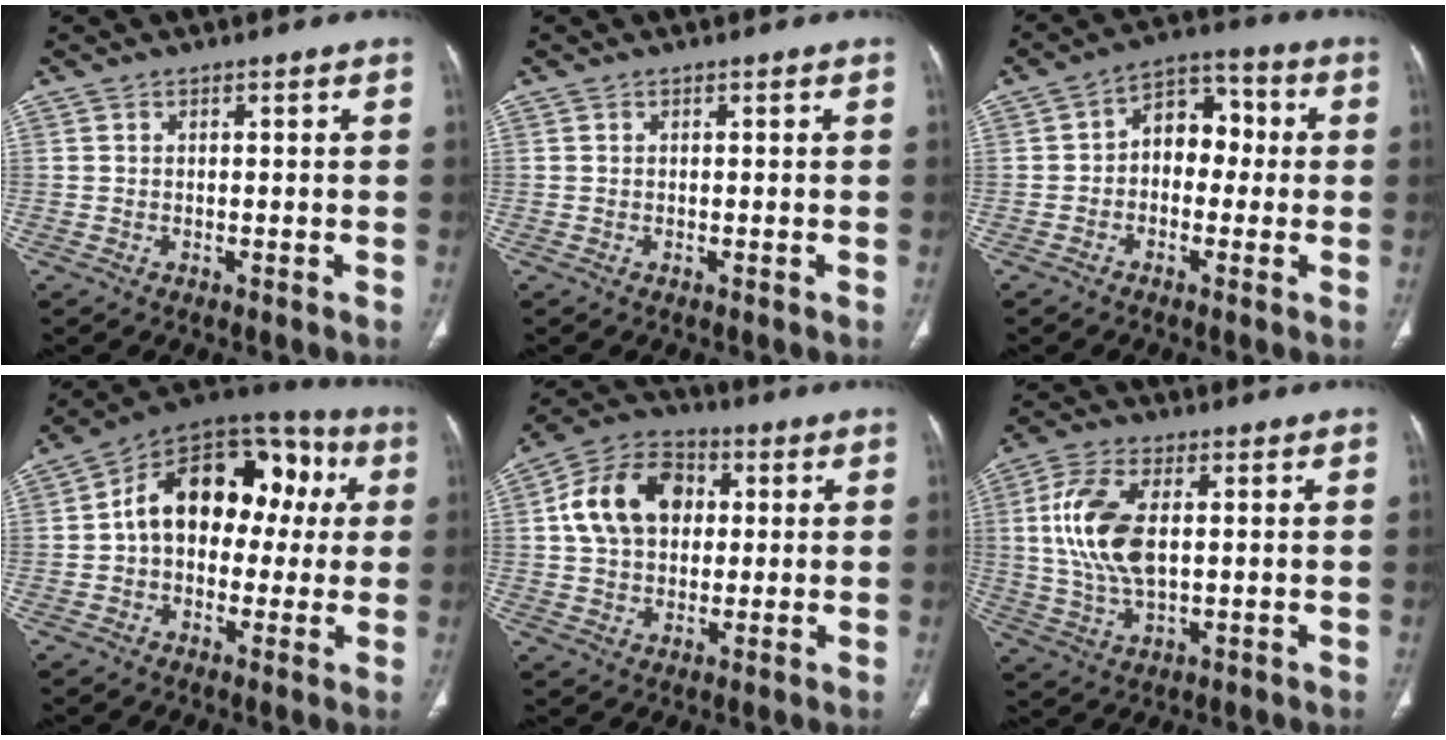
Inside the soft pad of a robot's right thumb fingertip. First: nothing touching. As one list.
[{"total": 0.0}, {"total": 8.8, "force": [-0.1, 6.2, 6.2], "torque": [-0.057, 0.035, -0.015]}, {"total": 19.9, "force": [2.6, 13.4, 14.5], "torque": [-0.173, 0.051, 0.028]}, {"total": 14.3, "force": [2.6, 10.5, 9.4], "torque": [-0.143, 0.016, 0.035]}, {"total": 12.6, "force": [1.7, 6.5, 10.6], "torque": [-0.225, 0.000, 0.035]}]